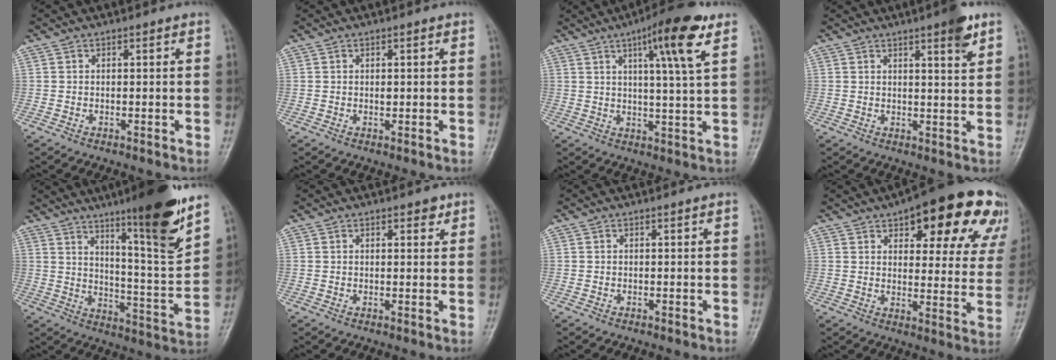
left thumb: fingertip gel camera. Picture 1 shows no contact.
{"total": 0.8, "force": [0.2, 0.5, 0.6], "torque": [-0.008, 0.000, 0.002]}
{"total": 11.7, "force": [5.7, 1.3, 10.1], "torque": [-0.153, -0.017, 0.081]}
{"total": 5.3, "force": [3.3, 0.8, 4.1], "torque": [-0.052, -0.018, 0.042]}
{"total": 17.0, "force": [11.2, 1.6, 12.6], "torque": [-0.171, -0.071, 0.177]}
{"total": 2.1, "force": [1.3, 1.1, 1.2], "torque": [-0.004, -0.005, 0.015]}
{"total": 0.0}
{"total": 22.6, "force": [13.2, 9.0, 15.9], "torque": [-0.161, -0.024, 0.158]}